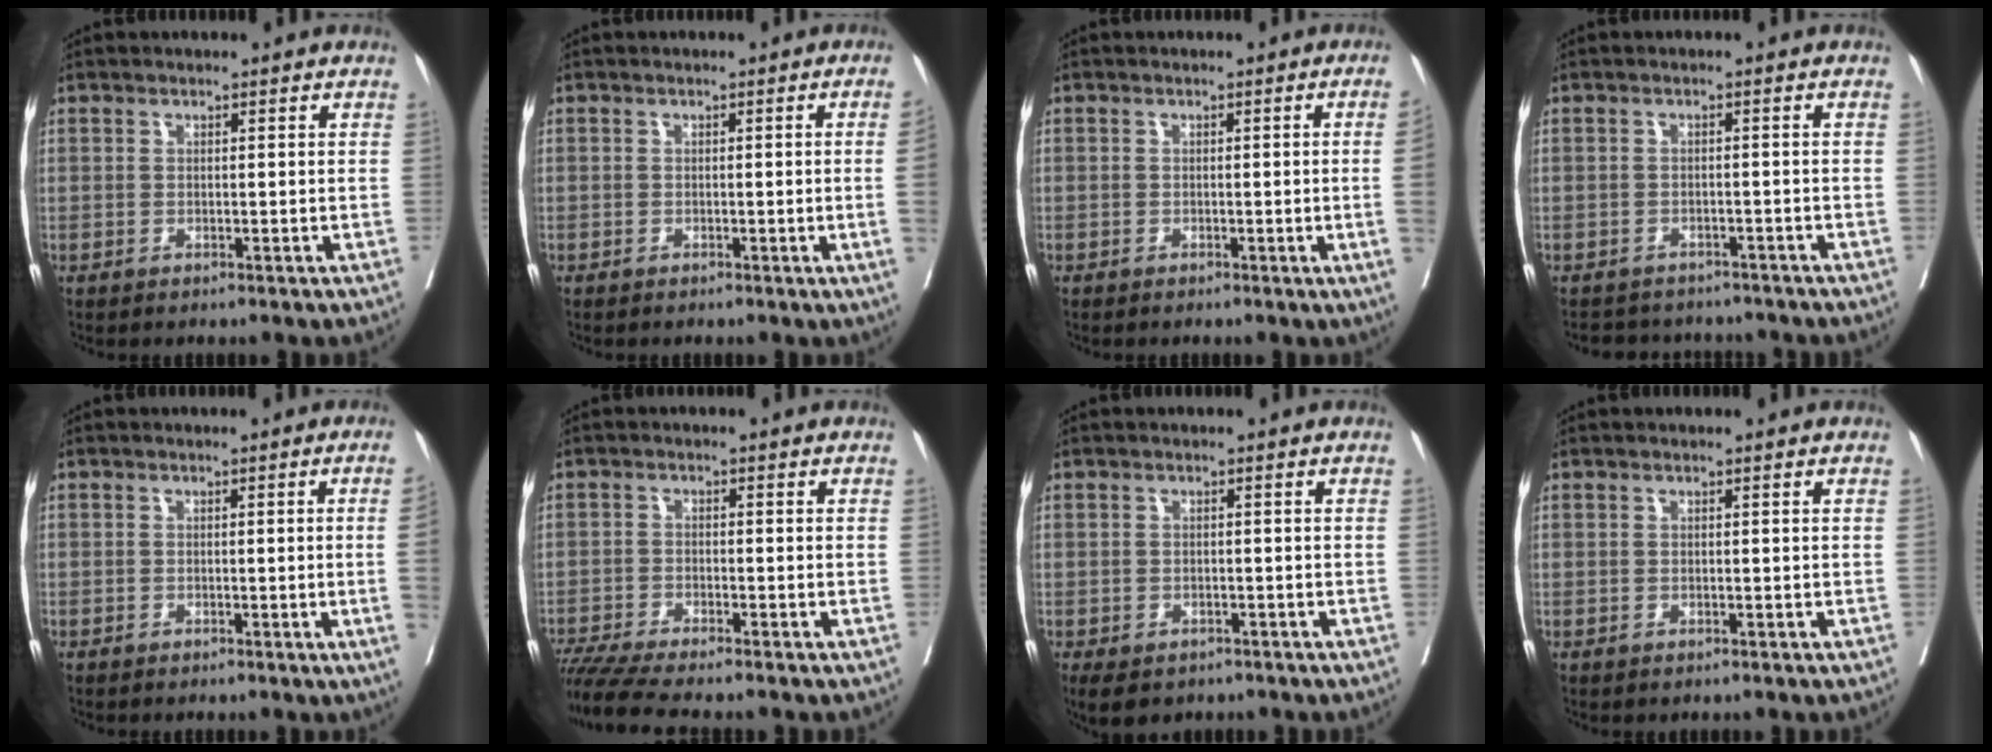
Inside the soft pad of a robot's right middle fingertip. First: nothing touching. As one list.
[{"total": 2.2, "force": [-0.2, -0.8, 2.0], "torque": [-0.022, -0.004, 0.000]}, {"total": 2.7, "force": [-0.3, -1.1, 2.5], "torque": [-0.028, -0.005, -0.002]}, {"total": 7.0, "force": [-6.6, 2.2, 0.7], "torque": [-0.006, 0.007, -0.080]}, {"total": 2.3, "force": [-0.3, -0.8, 2.2], "torque": [-0.024, -0.004, -0.003]}, {"total": 7.7, "force": [-6.9, -0.6, 3.5], "torque": [-0.055, -0.017, -0.118]}, {"total": 6.4, "force": [-4.6, 3.6, 2.5], "torque": [-0.036, -0.003, -0.062]}, {"total": 0.0}]